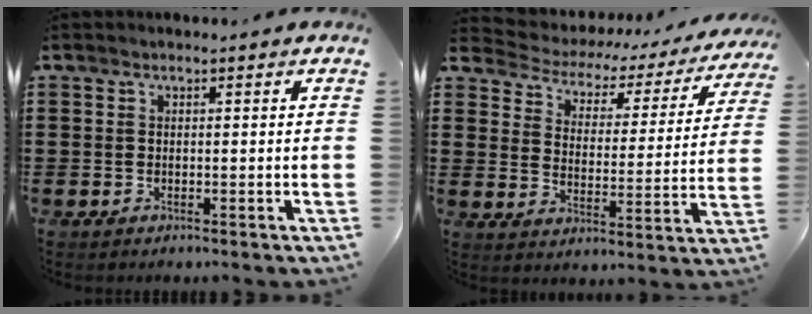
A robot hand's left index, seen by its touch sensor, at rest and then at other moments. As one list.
[{"total": 2.5, "force": [2.1, 1.2, 0.5], "torque": [-0.030, -0.022, 0.023]}]